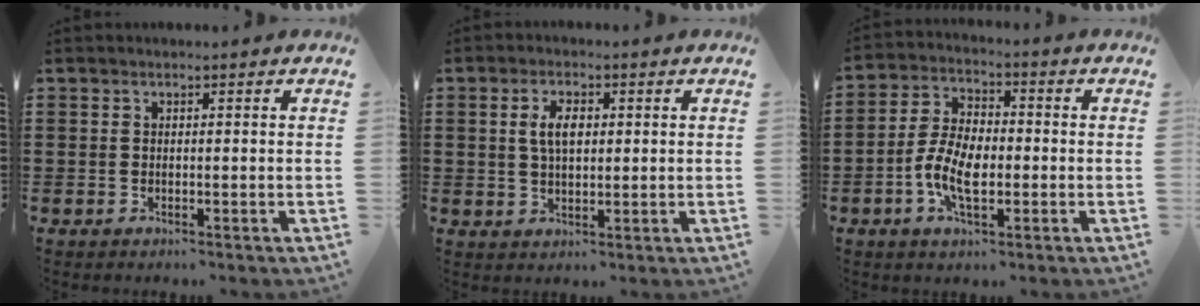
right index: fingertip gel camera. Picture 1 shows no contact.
{"total": 4.3, "force": [0.8, 2.2, 3.6], "torque": [-0.067, 0.008, 0.011]}
{"total": 7.4, "force": [-2.1, 3.9, 5.9], "torque": [-0.138, 0.000, -0.045]}